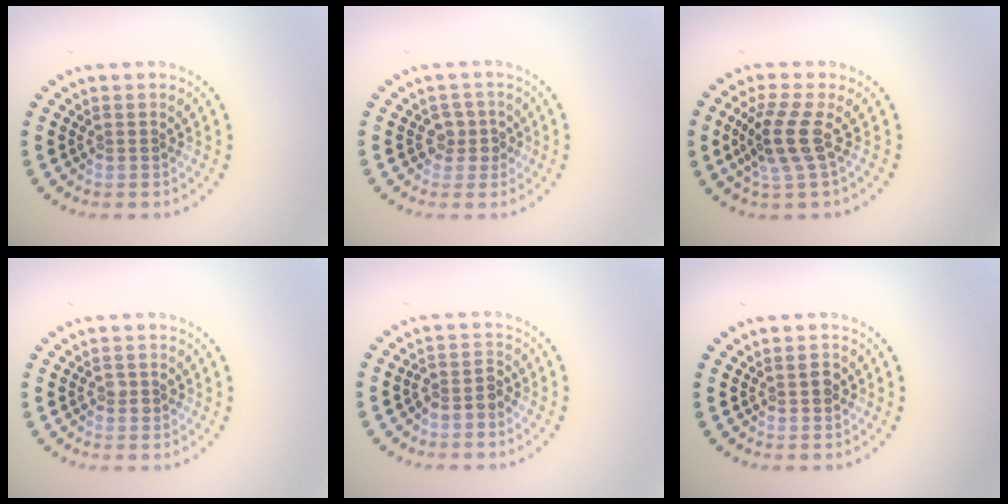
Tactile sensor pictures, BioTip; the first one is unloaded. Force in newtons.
{"total": 1.8, "press": 1.5, "slide": 1.1}
{"total": 3.4, "press": 2.6, "slide": 2.1}
{"total": 1.0, "press": 1.0, "slide": 0.0}
{"total": 2.0, "press": 1.7, "slide": 1.2}
{"total": 1.2, "press": 1.2, "slide": 0.2}